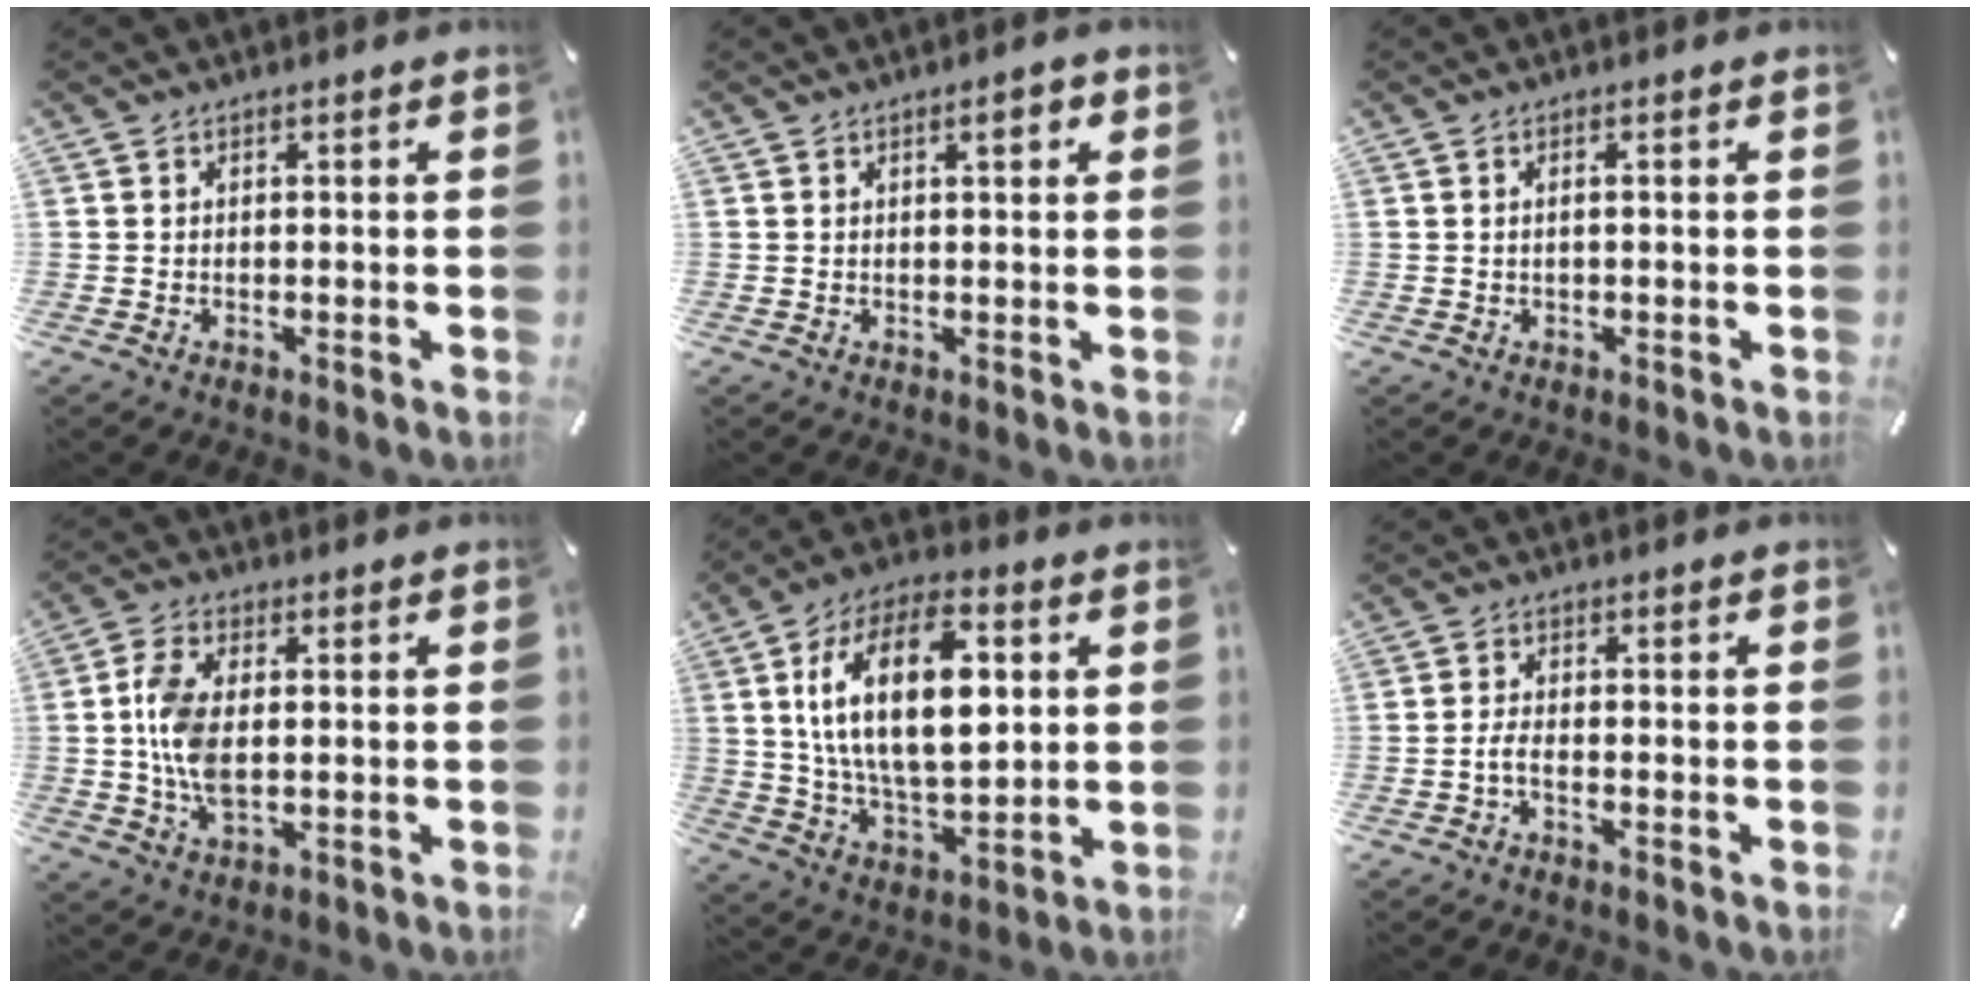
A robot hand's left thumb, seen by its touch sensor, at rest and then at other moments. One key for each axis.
{"total": 3.0, "fx": 1.4, "fy": 0.8, "fz": 2.6, "tx": -0.038, "ty": -0.001, "tz": 0.019}
{"total": 1.2, "fx": -0.1, "fy": 0.2, "fz": 1.2, "tx": -0.022, "ty": -0.002, "tz": -0.001}
{"total": 9.2, "fx": 0.3, "fy": 5.0, "fz": 7.7, "tx": -0.180, "ty": 0.001, "tz": -0.001}
{"total": 20.5, "fx": 4.9, "fy": 11.0, "fz": 16.6, "tx": -0.315, "ty": 0.002, "tz": 0.078}
{"total": 2.7, "fx": -1.3, "fy": 0.7, "fz": 2.2, "tx": -0.045, "ty": 0.004, "tz": -0.026}